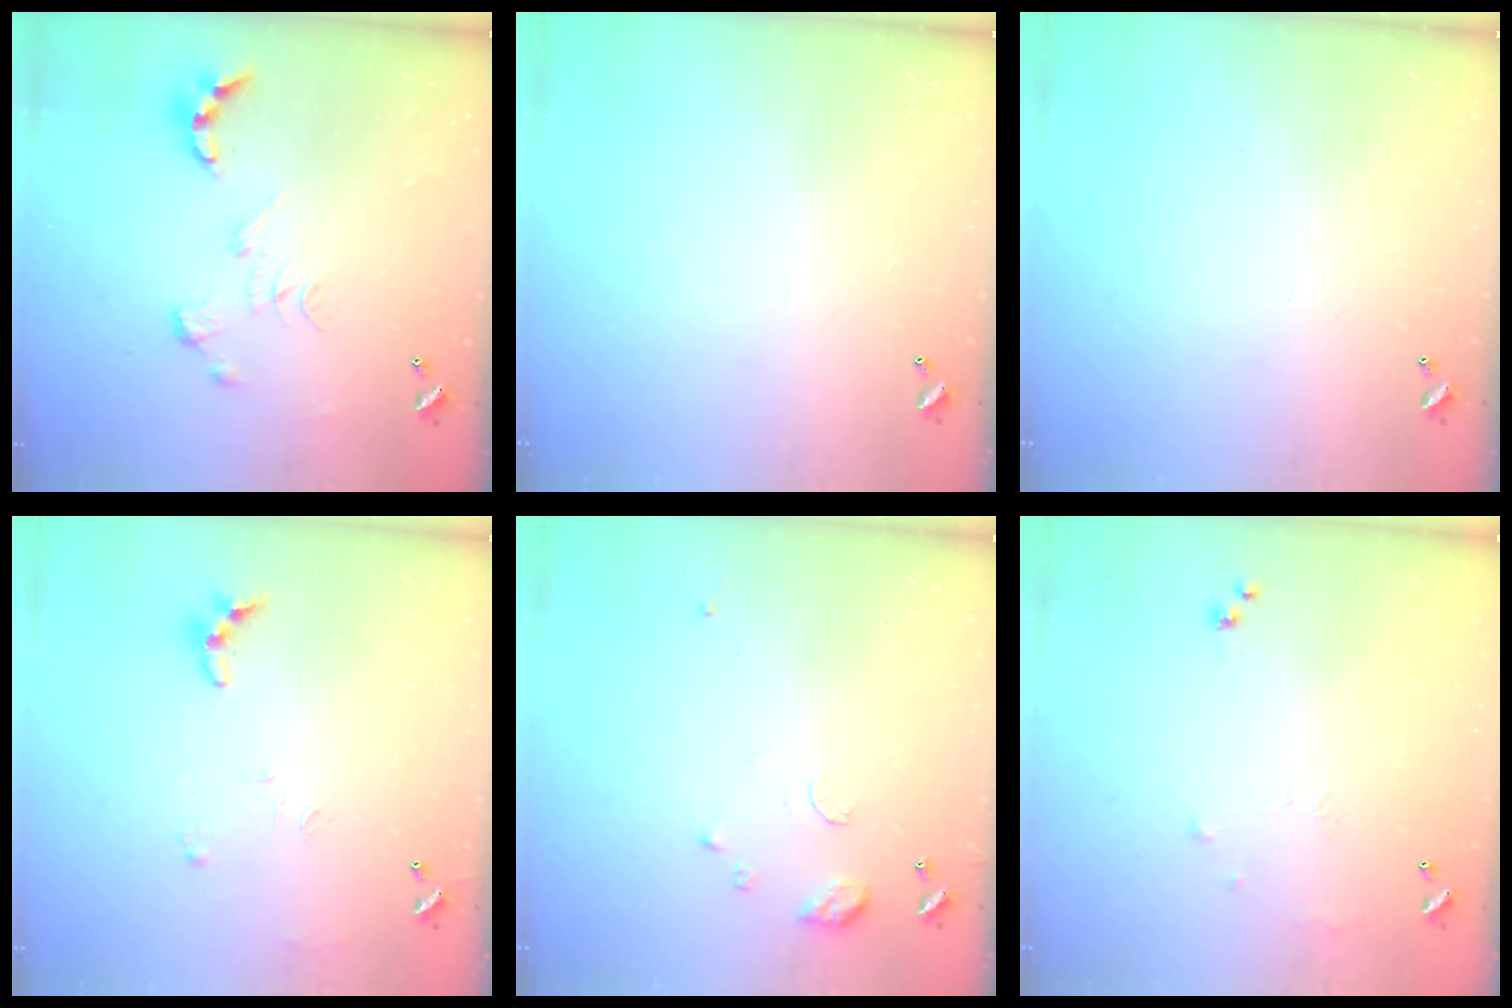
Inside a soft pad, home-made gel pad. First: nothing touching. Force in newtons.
{"total": 0.0}
{"total": 0.0}
{"total": 7.9, "press": 7.9, "slide": 0.5}
{"total": 7.9, "press": 7.8, "slide": 0.8}
{"total": 6.0, "press": 5.9, "slide": 1.0}